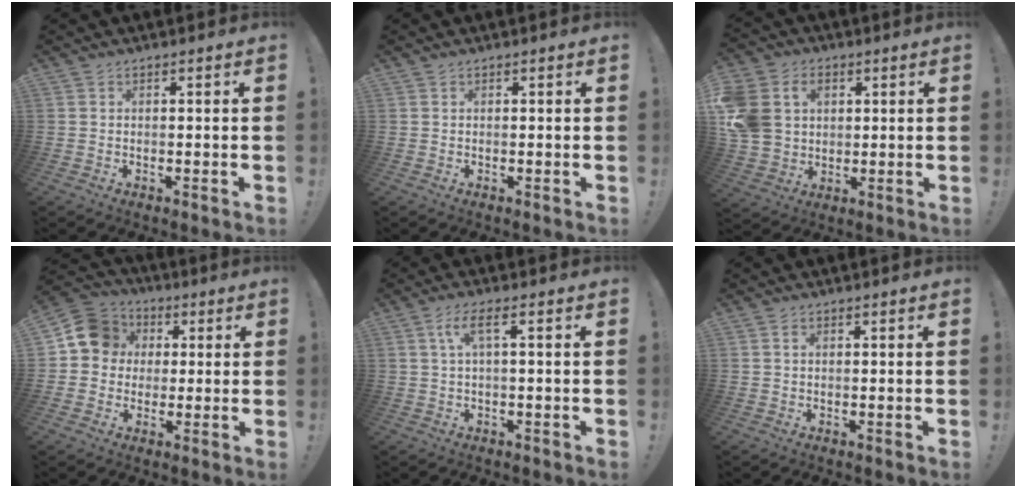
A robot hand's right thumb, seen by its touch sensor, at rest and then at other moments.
{"total": 0.0}
{"total": 13.5, "force": [3.1, 11.0, 7.2], "torque": [-0.152, -0.003, 0.063]}
{"total": 11.9, "force": [2.2, 10.7, 4.6], "torque": [-0.064, 0.004, 0.046]}
{"total": 5.4, "force": [1.1, 0.9, 5.2], "torque": [-0.111, 0.002, 0.016]}
{"total": 0.7, "force": [0.2, 0.3, 0.6], "torque": [-0.015, 0.003, 0.003]}